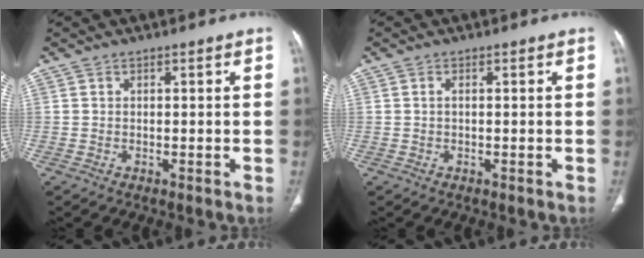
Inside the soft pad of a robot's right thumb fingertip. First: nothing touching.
{"total": 0.5, "force": [0.0, 0.2, 0.5], "torque": [-0.014, 0.000, -0.001]}